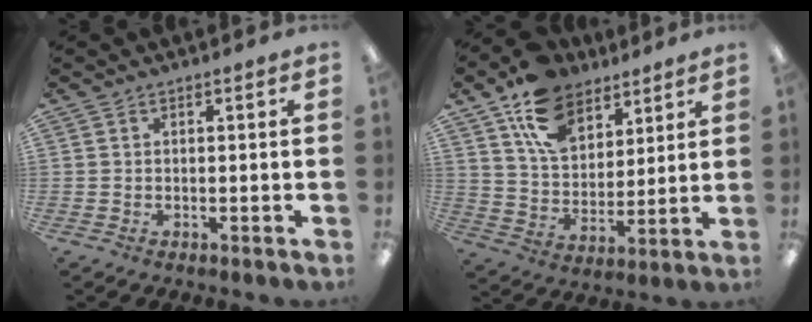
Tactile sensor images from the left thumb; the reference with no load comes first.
{"total": 14.6, "force": [9.5, 9.3, 6.1], "torque": [-0.116, -0.042, 0.181]}